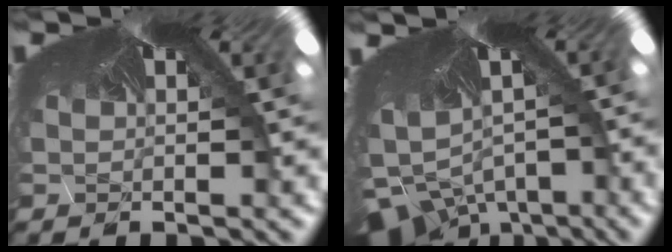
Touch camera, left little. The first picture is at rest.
{"total": 7.1, "force": [-7.0, 1.2, 0.0], "torque": [0.000, -0.094, -0.078]}